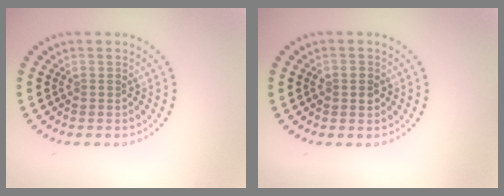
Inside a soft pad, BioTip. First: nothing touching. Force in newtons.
{"total": 1.4, "press": 1.4, "slide": 0.3}